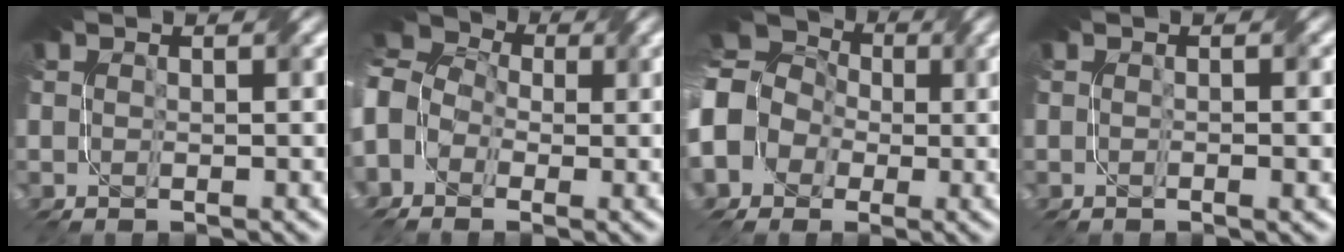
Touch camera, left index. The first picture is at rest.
{"total": 8.3, "force": [-0.8, 6.6, 5.0], "torque": [-0.119, 0.024, -0.039]}
{"total": 13.0, "force": [-0.9, 11.6, 5.7], "torque": [-0.146, 0.013, -0.059]}
{"total": 1.4, "force": [-0.2, 0.2, 1.3], "torque": [-0.020, -0.005, -0.010]}